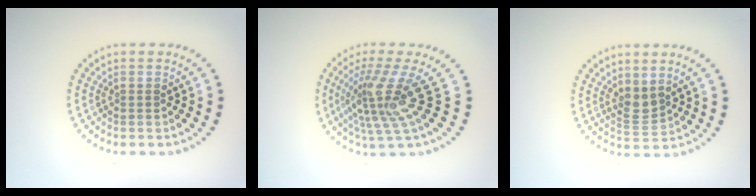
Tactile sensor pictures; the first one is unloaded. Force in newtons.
{"total": 4.8, "press": 3.2, "slide": 3.6}
{"total": 2.1, "press": 1.8, "slide": 1.2}